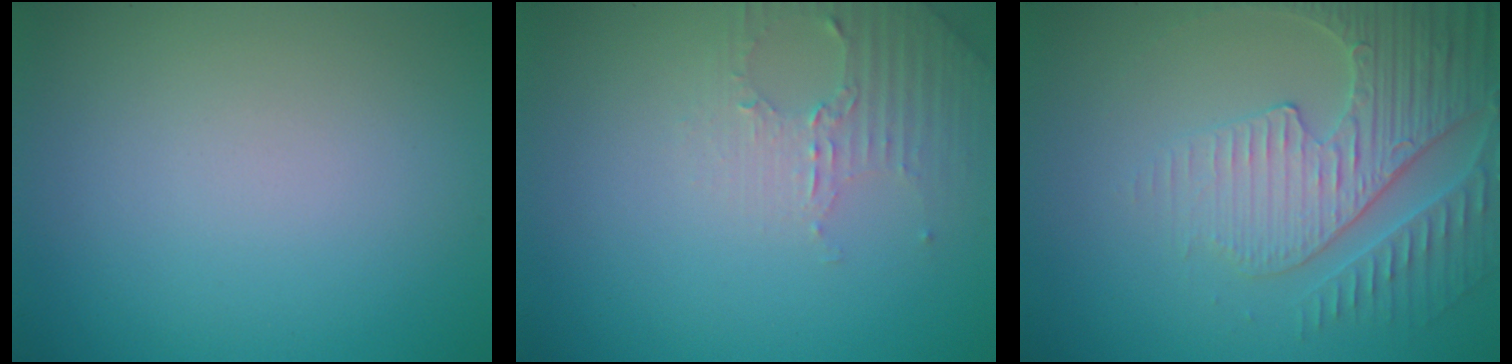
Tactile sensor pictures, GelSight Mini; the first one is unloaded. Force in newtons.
{"total": 2.6, "press": 2.5, "slide": 0.7}
{"total": 4.3, "press": 4.2, "slide": 0.8}